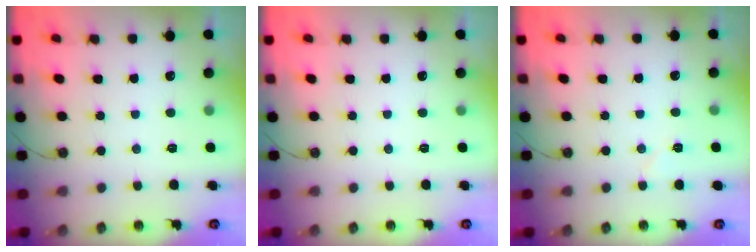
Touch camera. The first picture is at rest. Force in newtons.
{"total": 0.0}
{"total": 3.9, "press": 3.4, "slide": 1.9}